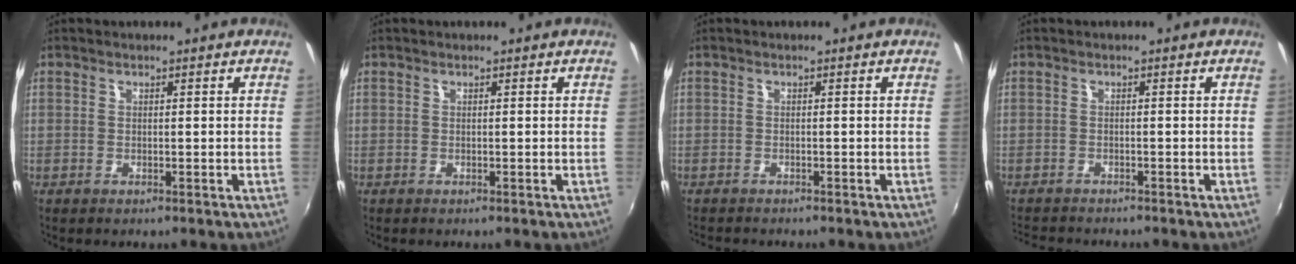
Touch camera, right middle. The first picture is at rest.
{"total": 0.0}
{"total": 1.7, "force": [-1.7, 0.1, 0.4], "torque": [-0.013, -0.010, -0.027]}
{"total": 4.3, "force": [-4.2, 0.3, 1.2], "torque": [-0.034, -0.016, -0.072]}